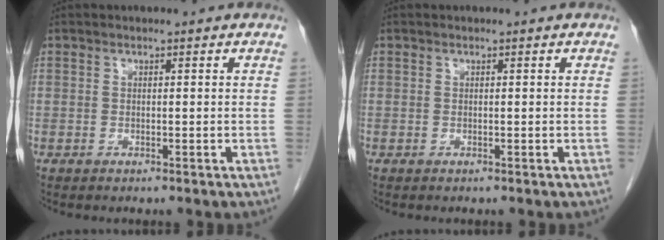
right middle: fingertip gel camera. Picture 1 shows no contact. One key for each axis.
{"total": 0.0}